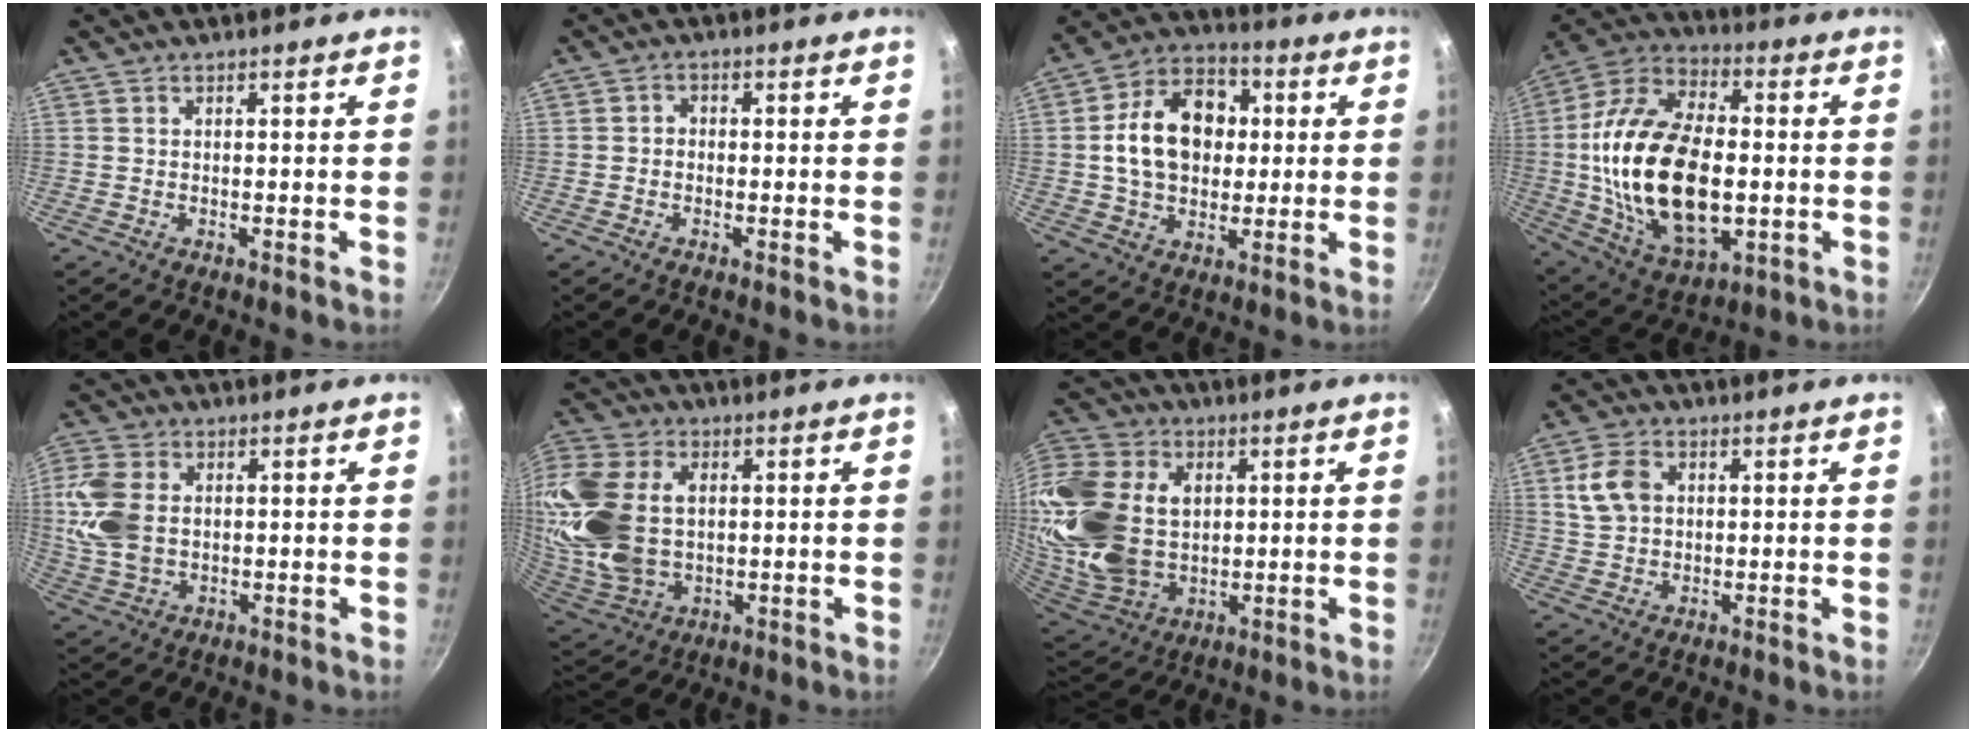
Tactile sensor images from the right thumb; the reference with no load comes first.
{"total": 1.7, "force": [-0.6, 1.4, 0.7], "torque": [-0.010, 0.010, -0.013]}
{"total": 16.0, "force": [1.6, 11.9, 10.6], "torque": [-0.140, 0.022, 0.016]}
{"total": 27.2, "force": [-1.5, 15.6, 22.2], "torque": [-0.405, 0.017, -0.021]}
{"total": 10.2, "force": [1.1, 7.1, 7.3], "torque": [-0.149, 0.002, 0.022]}
{"total": 23.2, "force": [2.8, 15.8, 16.7], "torque": [-0.371, 0.001, 0.060]}
{"total": 29.1, "force": [4.3, 20.8, 19.9], "torque": [-0.440, 0.008, 0.089]}
{"total": 7.1, "force": [1.8, 5.2, 4.5], "torque": [-0.075, 0.004, 0.032]}